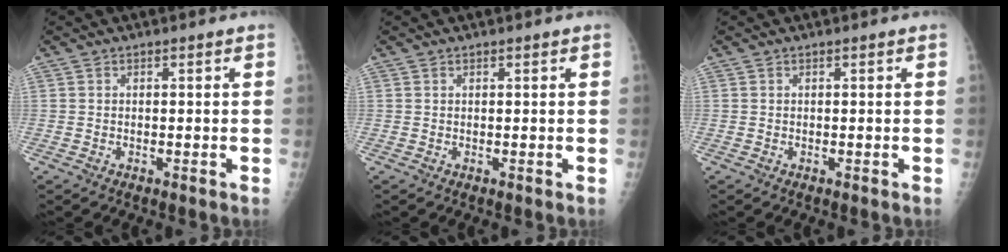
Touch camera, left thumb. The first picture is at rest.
{"total": 0.0}
{"total": 0.0}